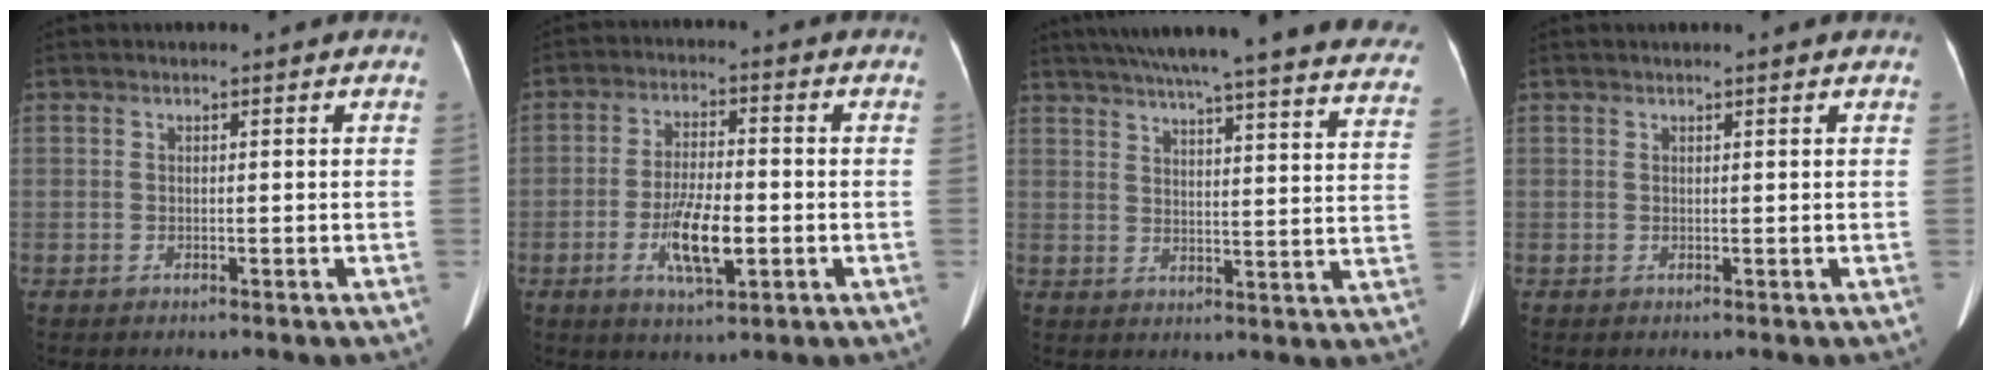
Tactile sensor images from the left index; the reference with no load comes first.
{"total": 8.1, "force": [-2.5, 2.1, 7.4], "torque": [-0.146, -0.005, -0.043]}
{"total": 35.1, "force": [31.4, 3.1, 15.4], "torque": [-0.194, -0.070, 0.375]}
{"total": 2.1, "force": [1.8, -0.1, 1.0], "torque": [-0.014, 0.021, 0.023]}